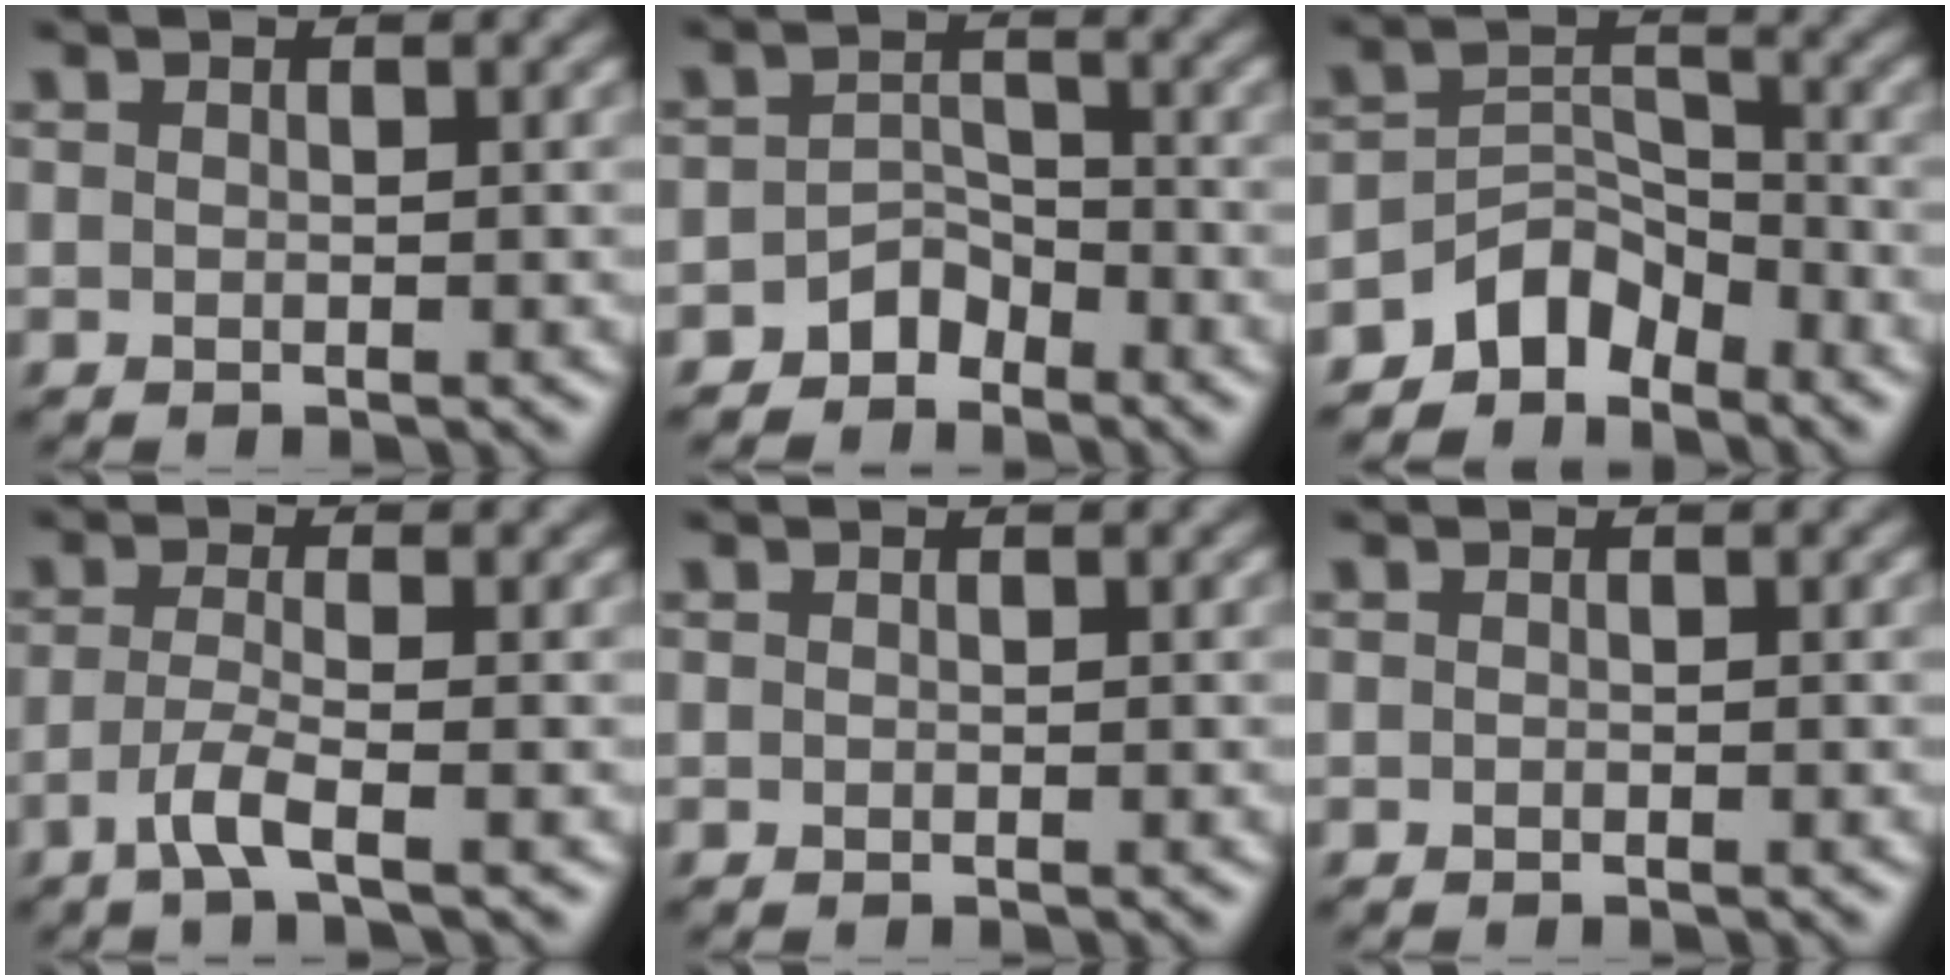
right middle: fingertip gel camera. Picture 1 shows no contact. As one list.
[{"total": 2.3, "force": [-1.8, 1.4, 0.5], "torque": [-0.002, 0.012, -0.033]}, {"total": 4.1, "force": [-3.3, 2.1, 1.1], "torque": [-0.007, 0.009, -0.069]}, {"total": 2.7, "force": [-1.4, 0.4, 2.3], "torque": [-0.047, -0.001, -0.038]}, {"total": 0.0}, {"total": 0.0}]